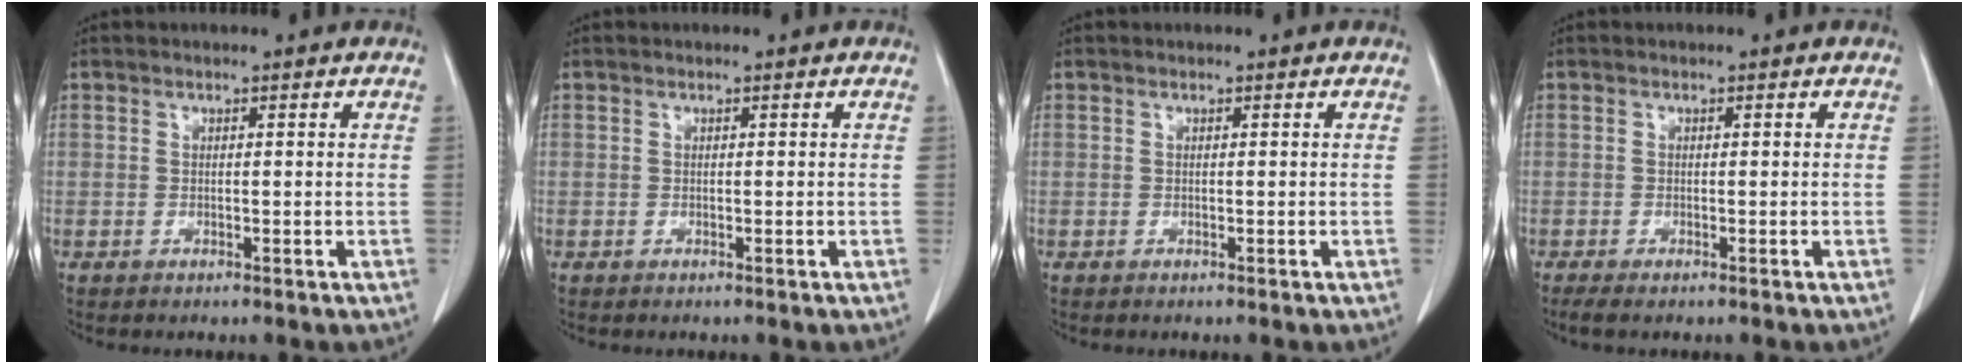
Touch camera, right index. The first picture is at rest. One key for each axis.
{"total": 0.0}
{"total": 0.0}
{"total": 2.2, "fx": -1.7, "fy": 0.5, "fz": 1.4, "tx": -0.022, "ty": -0.007, "tz": -0.025}